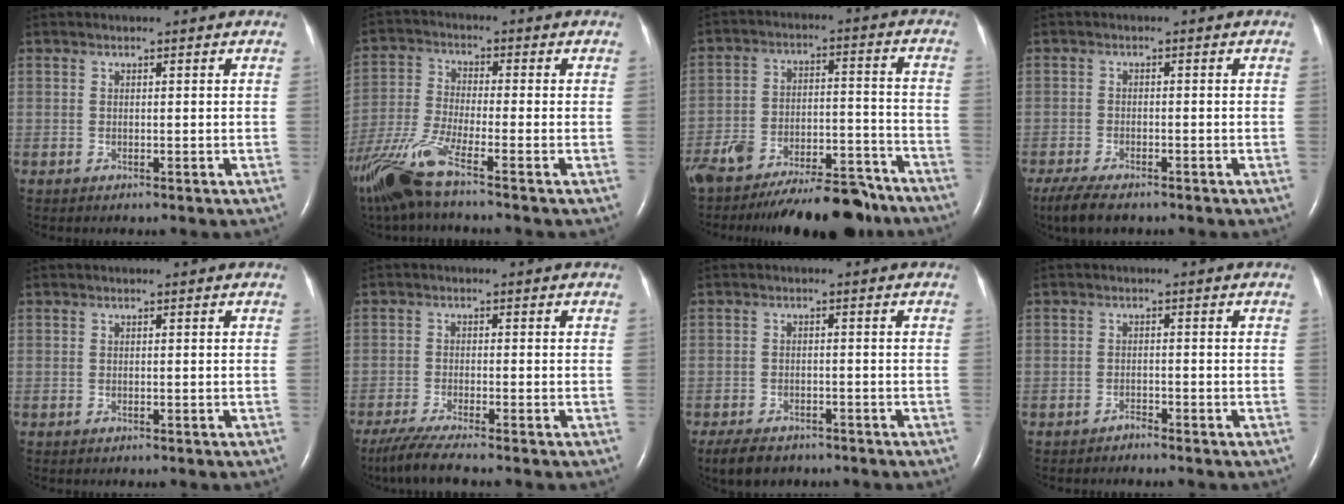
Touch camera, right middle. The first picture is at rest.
{"total": 12.1, "force": [-8.5, 0.5, 8.6], "torque": [-0.191, -0.029, -0.168]}
{"total": 19.5, "force": [-17.0, 4.6, 8.3], "torque": [-0.121, 0.008, -0.257]}
{"total": 6.1, "force": [-4.7, 1.8, 3.5], "torque": [-0.063, -0.014, -0.076]}
{"total": 0.0}
{"total": 5.6, "force": [-4.5, -0.6, 3.3], "torque": [-0.061, -0.020, -0.084]}
{"total": 6.0, "force": [-4.7, 2.8, 2.4], "torque": [-0.038, -0.005, -0.067]}
{"total": 1.0, "force": [-1.0, 0.1, 0.1], "torque": [-0.003, -0.001, -0.017]}